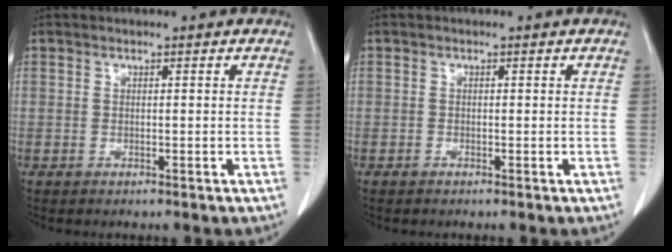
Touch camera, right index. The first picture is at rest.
{"total": 0.6, "force": [-0.3, 0.4, 0.3], "torque": [-0.006, 0.000, -0.005]}